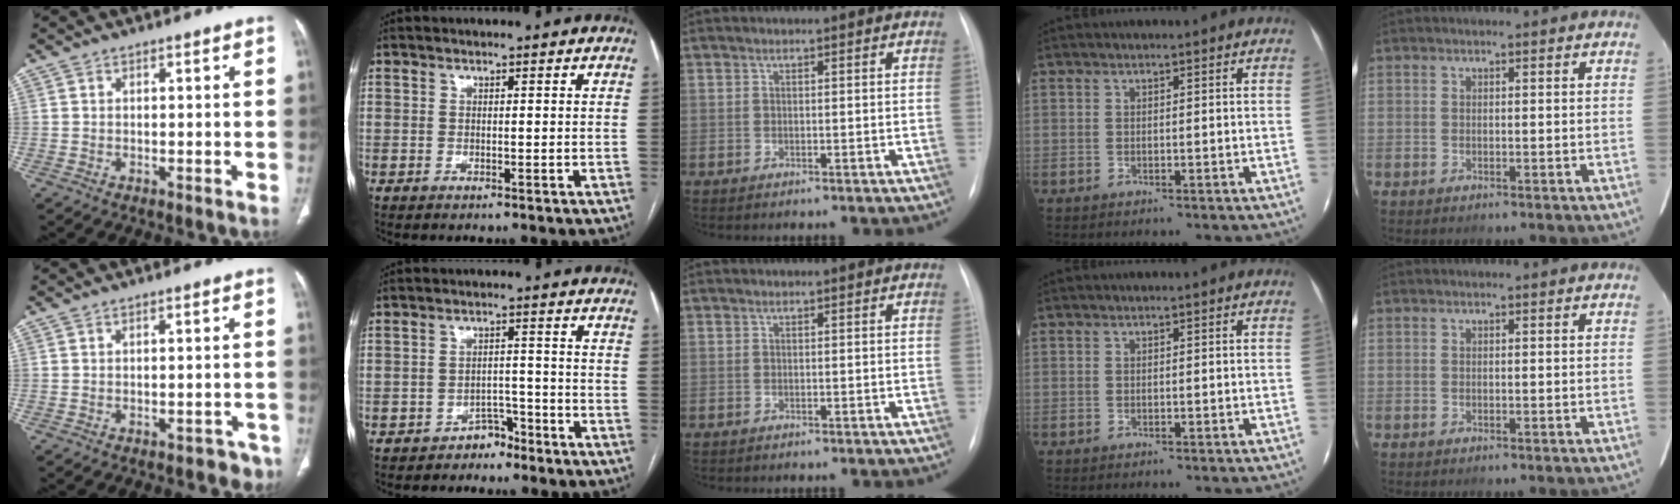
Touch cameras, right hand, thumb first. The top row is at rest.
{"thumb": {"total": 5.7, "force": [-4.5, 2.9, 2.0], "torque": [-0.015, 0.023, -0.043]}, "index": {"total": 3.2, "force": [-2.7, 1.7, 0.6], "torque": [-0.006, 0.009, -0.040]}}